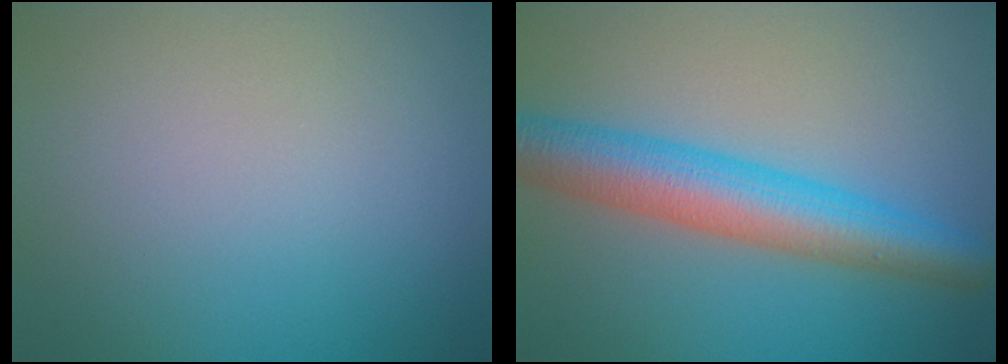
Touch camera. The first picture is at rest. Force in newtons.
{"total": 6.7, "press": 6.7, "slide": 0.1}